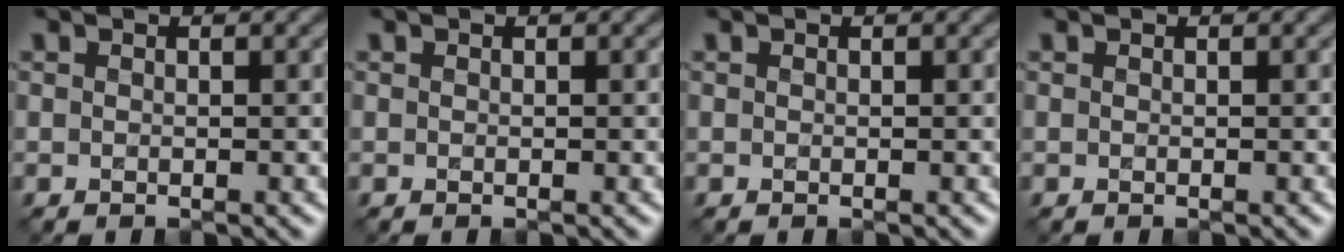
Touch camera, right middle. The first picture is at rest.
{"total": 0.0}
{"total": 0.0}
{"total": 0.0}